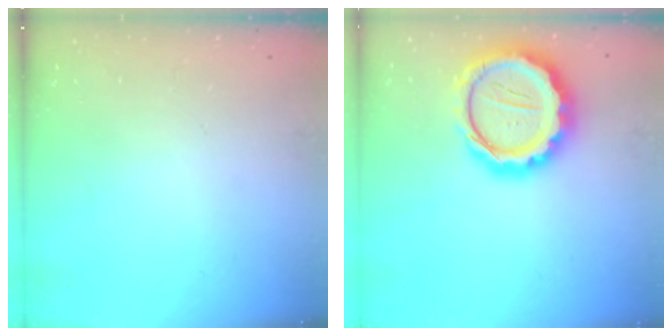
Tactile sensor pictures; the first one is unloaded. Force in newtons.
{"total": 20.2, "press": 19.8, "slide": 4.1}